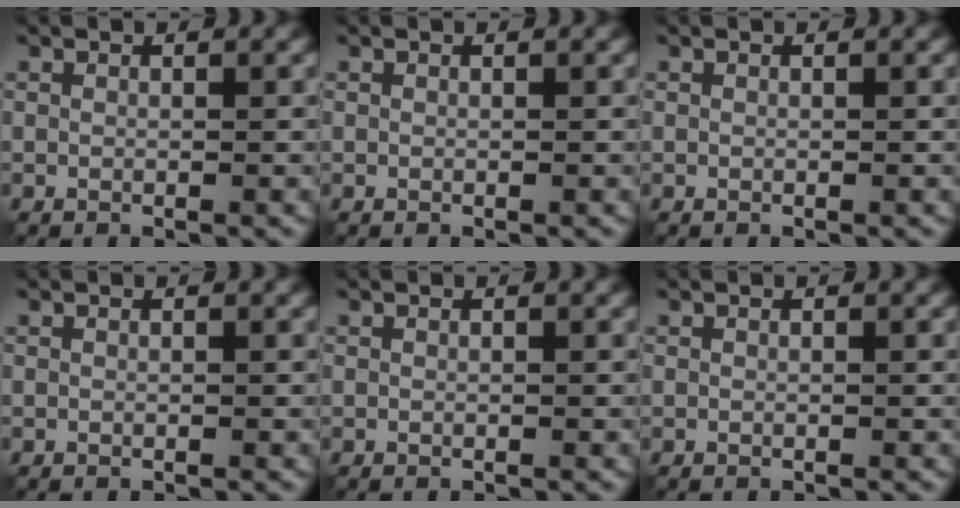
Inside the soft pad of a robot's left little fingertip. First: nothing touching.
{"total": 0.0}
{"total": 0.0}
{"total": 0.0}
{"total": 0.0}
{"total": 0.0}